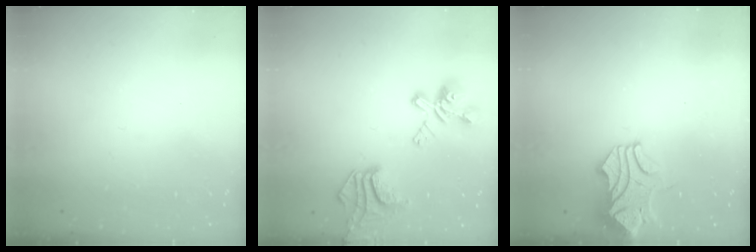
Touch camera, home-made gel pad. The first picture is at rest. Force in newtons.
{"total": 8.5, "press": 8.1, "slide": 2.7}
{"total": 0.9, "press": 0.1, "slide": 0.9}